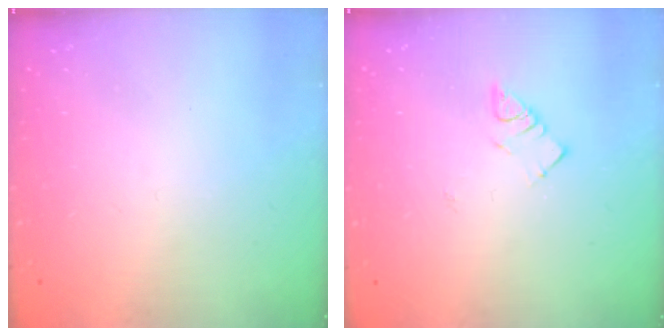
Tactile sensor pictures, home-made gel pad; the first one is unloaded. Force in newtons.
{"total": 3.6, "press": 3.5, "slide": 0.5}